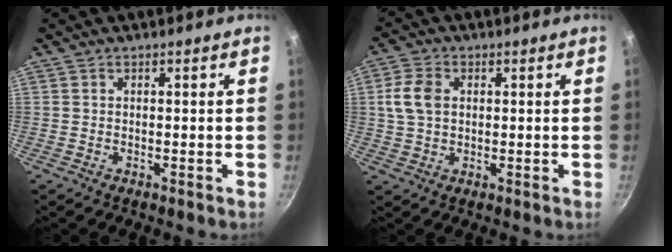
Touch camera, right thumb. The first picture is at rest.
{"total": 6.4, "force": [1.1, 4.5, 4.4], "torque": [-0.080, 0.006, 0.019]}